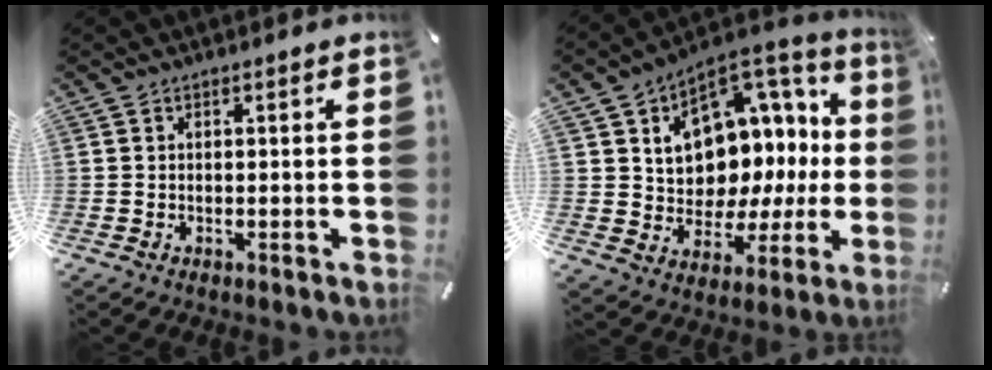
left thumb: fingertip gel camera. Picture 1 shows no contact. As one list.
[{"total": 12.2, "force": [4.5, 9.6, 6.0], "torque": [-0.078, -0.066, 0.086]}]